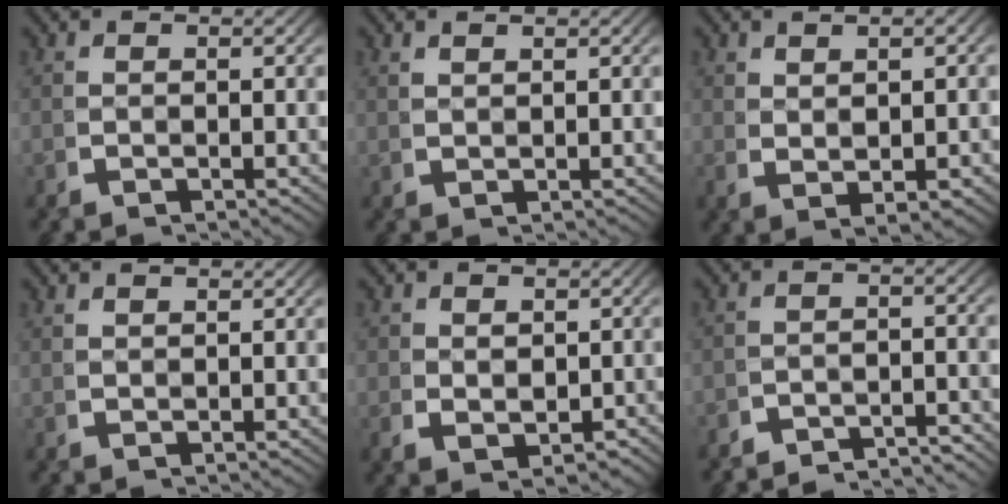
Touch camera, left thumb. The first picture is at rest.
{"total": 1.0, "force": [1.0, 0.0, 0.2], "torque": [0.003, 0.005, 0.021]}
{"total": 2.7, "force": [0.8, 1.1, 2.2], "torque": [-0.030, 0.002, 0.019]}
{"total": 0.7, "force": [0.7, -0.1, 0.1], "torque": [0.005, 0.004, 0.014]}
{"total": 2.9, "force": [-0.5, 2.3, 1.6], "torque": [-0.028, -0.021, 0.005]}
{"total": 4.8, "force": [-4.7, 0.7, 0.6], "torque": [0.009, -0.009, -0.085]}